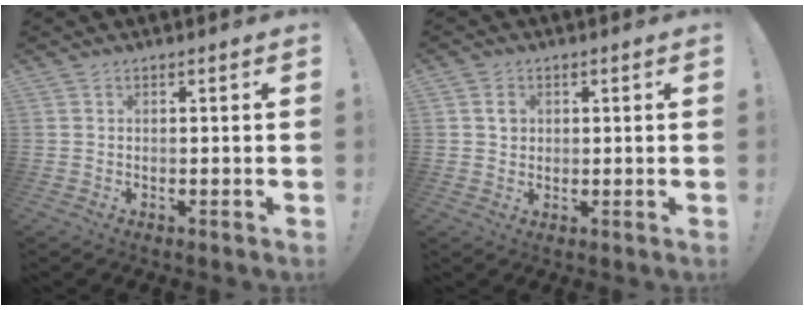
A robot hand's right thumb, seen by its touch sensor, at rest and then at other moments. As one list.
[{"total": 2.7, "force": [0.7, 2.3, 1.2], "torque": [-0.005, -0.002, 0.009]}]